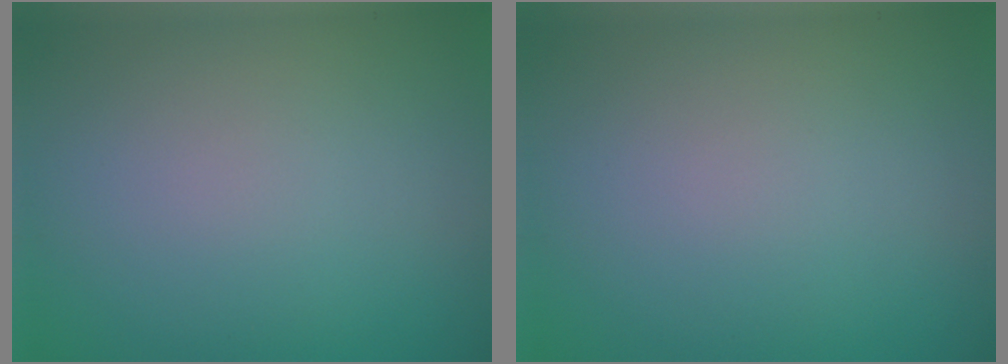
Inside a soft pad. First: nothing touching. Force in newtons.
{"total": 0.0}